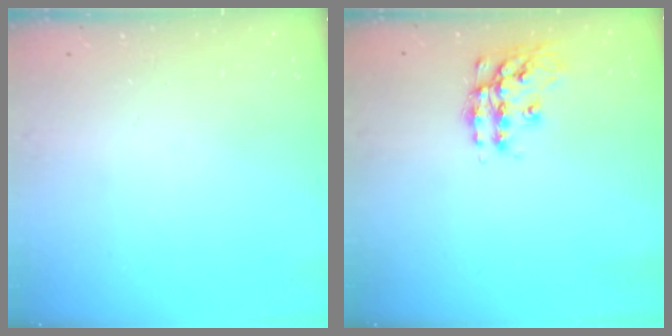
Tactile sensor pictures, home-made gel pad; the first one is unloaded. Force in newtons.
{"total": 13.7, "press": 13.7, "slide": 0.6}